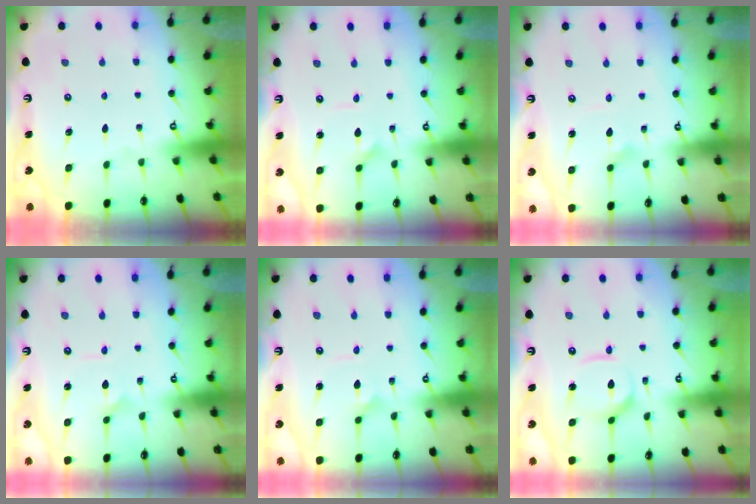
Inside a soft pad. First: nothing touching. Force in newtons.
{"total": 1.6, "press": 1.6, "slide": 0.1}
{"total": 2.2, "press": 2.2, "slide": 0.1}
{"total": 1.9, "press": 1.9, "slide": 0.0}
{"total": 1.9, "press": 1.9, "slide": 0.1}
{"total": 6.6, "press": 6.6, "slide": 0.6}